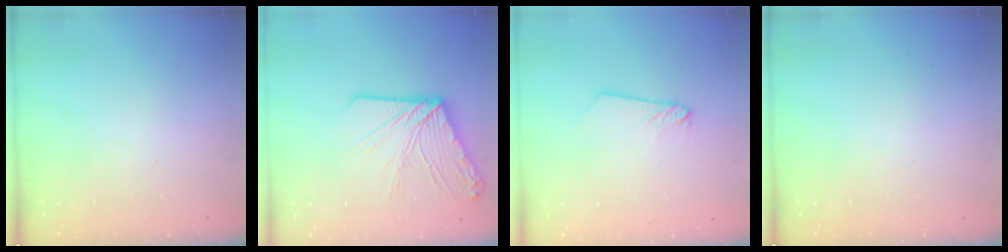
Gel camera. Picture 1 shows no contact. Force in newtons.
{"total": 12.8, "press": 12.7, "slide": 1.4}
{"total": 2.2, "press": 2.2, "slide": 0.1}
{"total": 0.0}